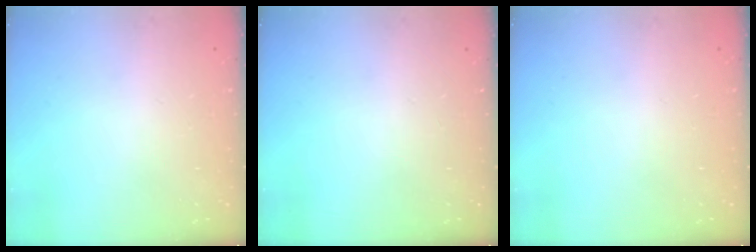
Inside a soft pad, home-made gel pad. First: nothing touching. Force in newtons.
{"total": 0.0}
{"total": 0.0}